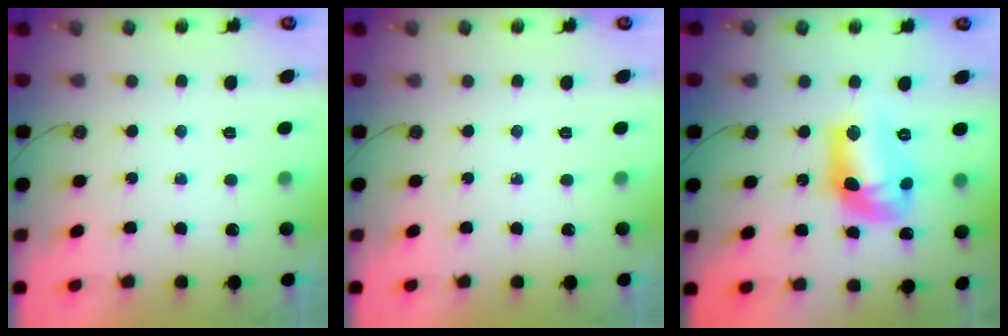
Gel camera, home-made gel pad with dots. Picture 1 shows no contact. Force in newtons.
{"total": 0.0}
{"total": 16.1, "press": 15.6, "slide": 4.1}